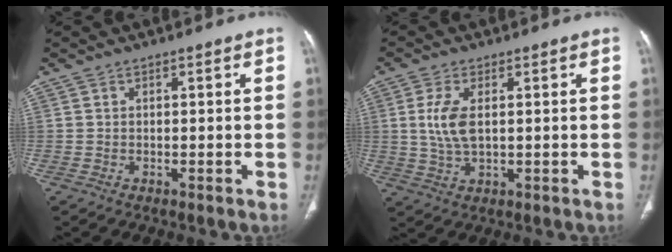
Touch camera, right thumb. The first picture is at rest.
{"total": 6.5, "force": [1.0, 3.1, 5.6], "torque": [-0.131, -0.003, 0.023]}